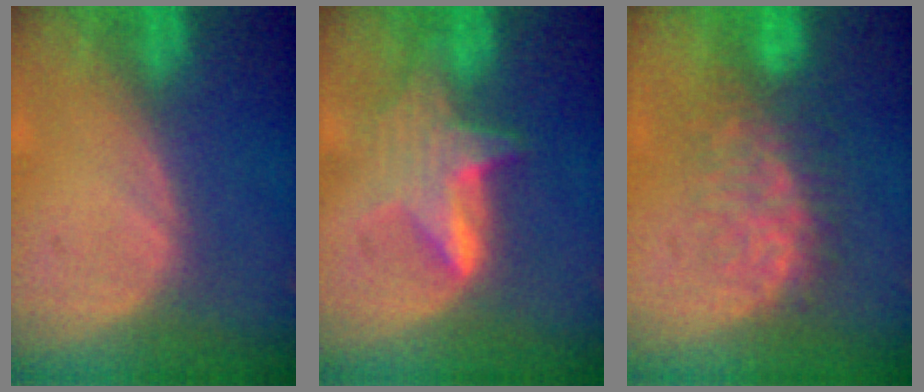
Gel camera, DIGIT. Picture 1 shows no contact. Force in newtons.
{"total": 6.0, "press": 5.9, "slide": 0.9}
{"total": 6.7, "press": 6.6, "slide": 1.2}